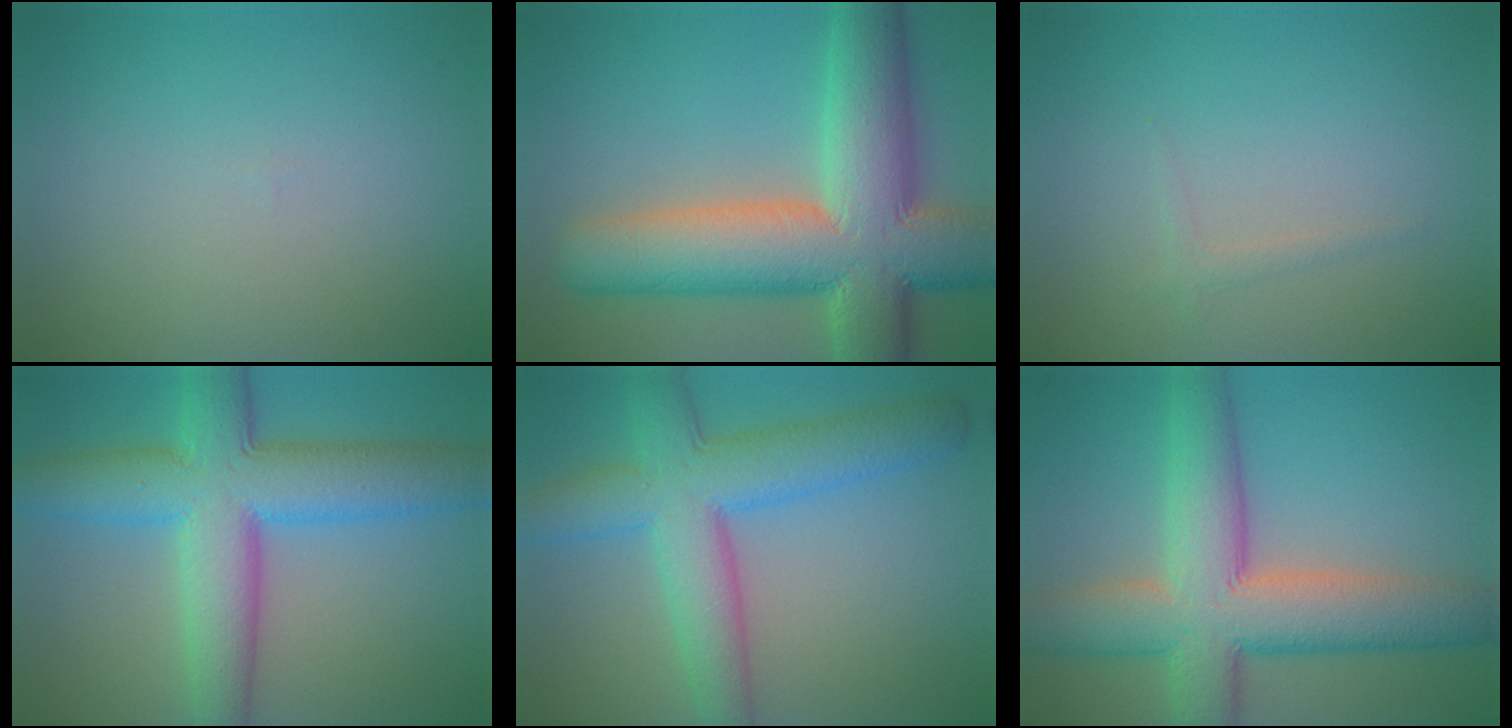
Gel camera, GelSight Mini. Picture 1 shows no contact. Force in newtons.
{"total": 14.1, "press": 14.1, "slide": 0.8}
{"total": 0.8, "press": 0.8, "slide": 0.1}
{"total": 10.0, "press": 10.0, "slide": 0.1}
{"total": 8.2, "press": 8.2, "slide": 0.3}
{"total": 10.0, "press": 10.0, "slide": 0.5}